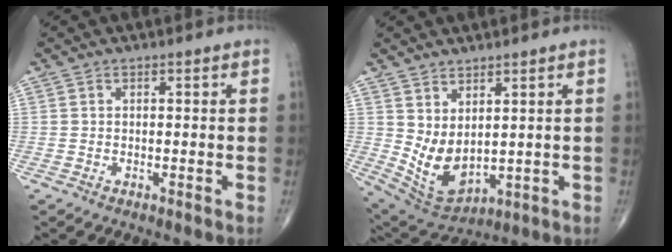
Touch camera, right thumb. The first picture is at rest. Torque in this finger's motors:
{"motor_torque": [-0.43, 0.80, 0.77, 0.28, 0.14]}